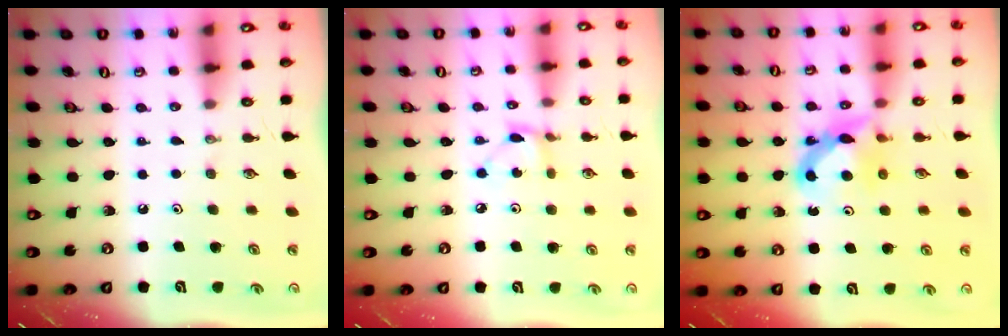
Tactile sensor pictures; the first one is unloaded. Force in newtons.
{"total": 2.6, "press": 2.6, "slide": 0.3}
{"total": 7.0, "press": 7.0, "slide": 0.6}